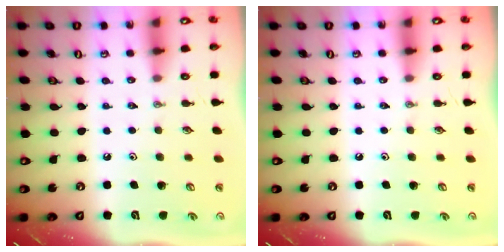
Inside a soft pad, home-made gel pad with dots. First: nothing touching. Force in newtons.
{"total": 0.0}